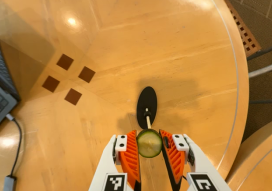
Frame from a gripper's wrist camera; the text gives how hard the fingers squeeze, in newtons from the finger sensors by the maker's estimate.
{"total": 9.2, "left": 9.1, "right": 9.3}